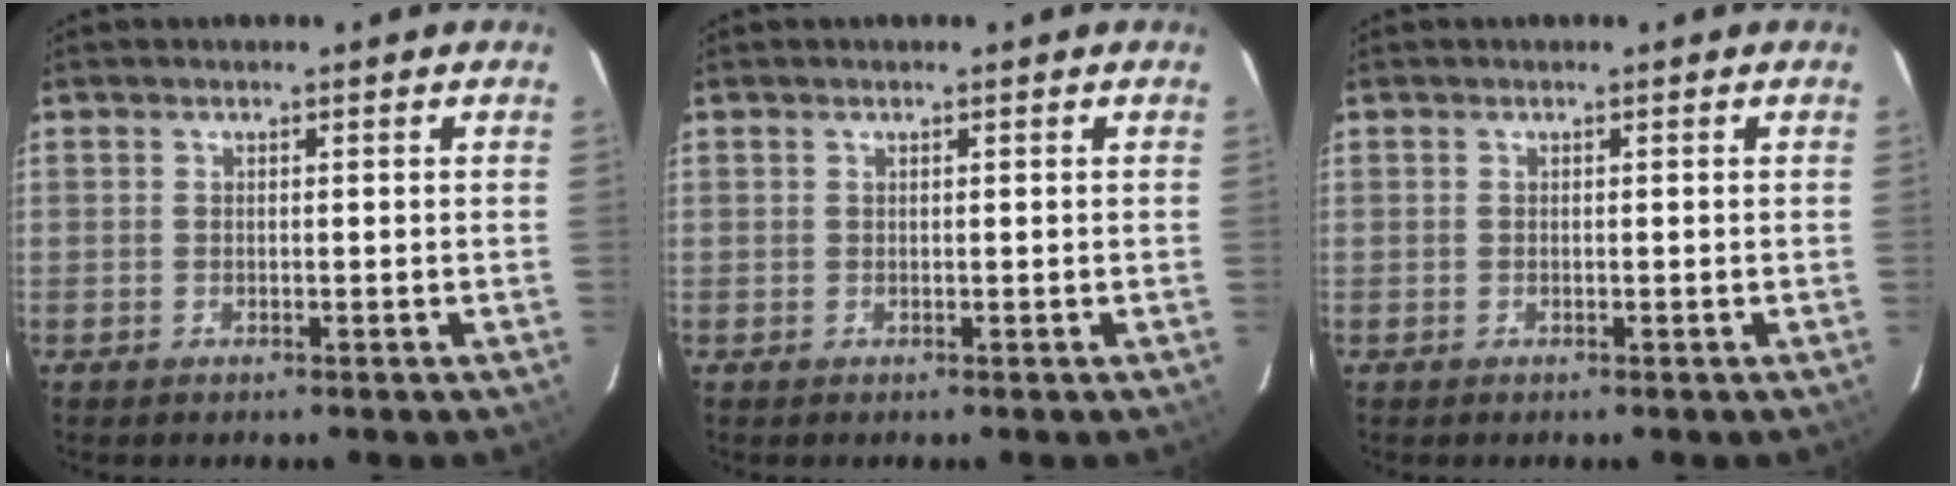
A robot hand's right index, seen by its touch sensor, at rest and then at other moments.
{"total": 0.0}
{"total": 0.0}